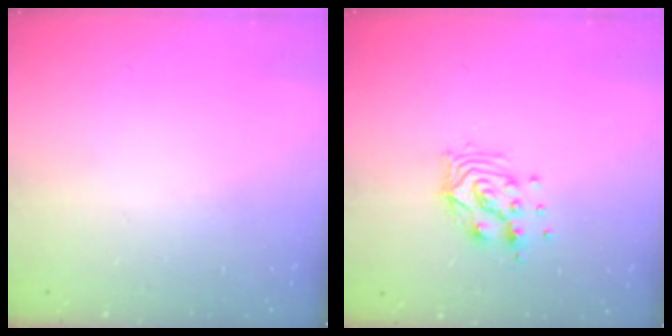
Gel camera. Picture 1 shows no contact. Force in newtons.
{"total": 10.7, "press": 10.7, "slide": 0.7}